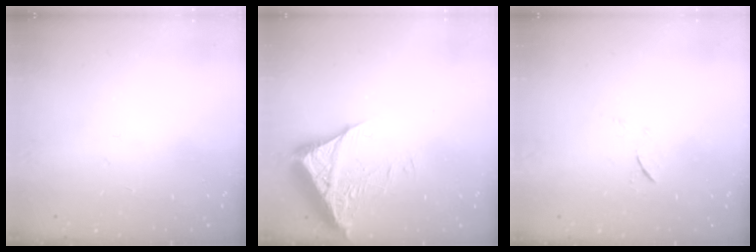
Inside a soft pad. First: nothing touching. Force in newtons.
{"total": 7.2, "press": 7.2, "slide": 0.6}
{"total": 5.2, "press": 5.1, "slide": 0.7}